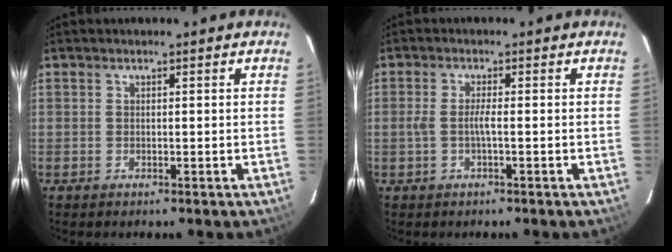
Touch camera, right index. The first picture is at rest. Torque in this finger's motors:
{"motor_torque": [0.50, -0.20, 0.31, 0.07]}